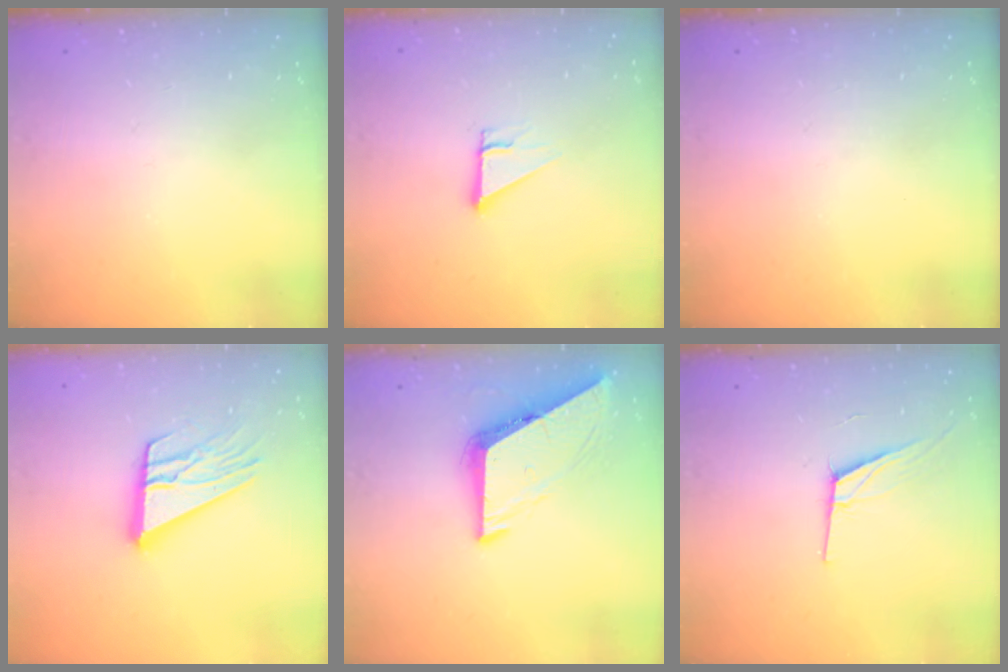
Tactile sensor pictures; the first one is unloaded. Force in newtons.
{"total": 2.7, "press": 2.7, "slide": 0.1}
{"total": 0.0}
{"total": 15.4, "press": 15.3, "slide": 1.4}
{"total": 7.0, "press": 7.0, "slide": 0.5}
{"total": 7.8, "press": 7.2, "slide": 3.2}